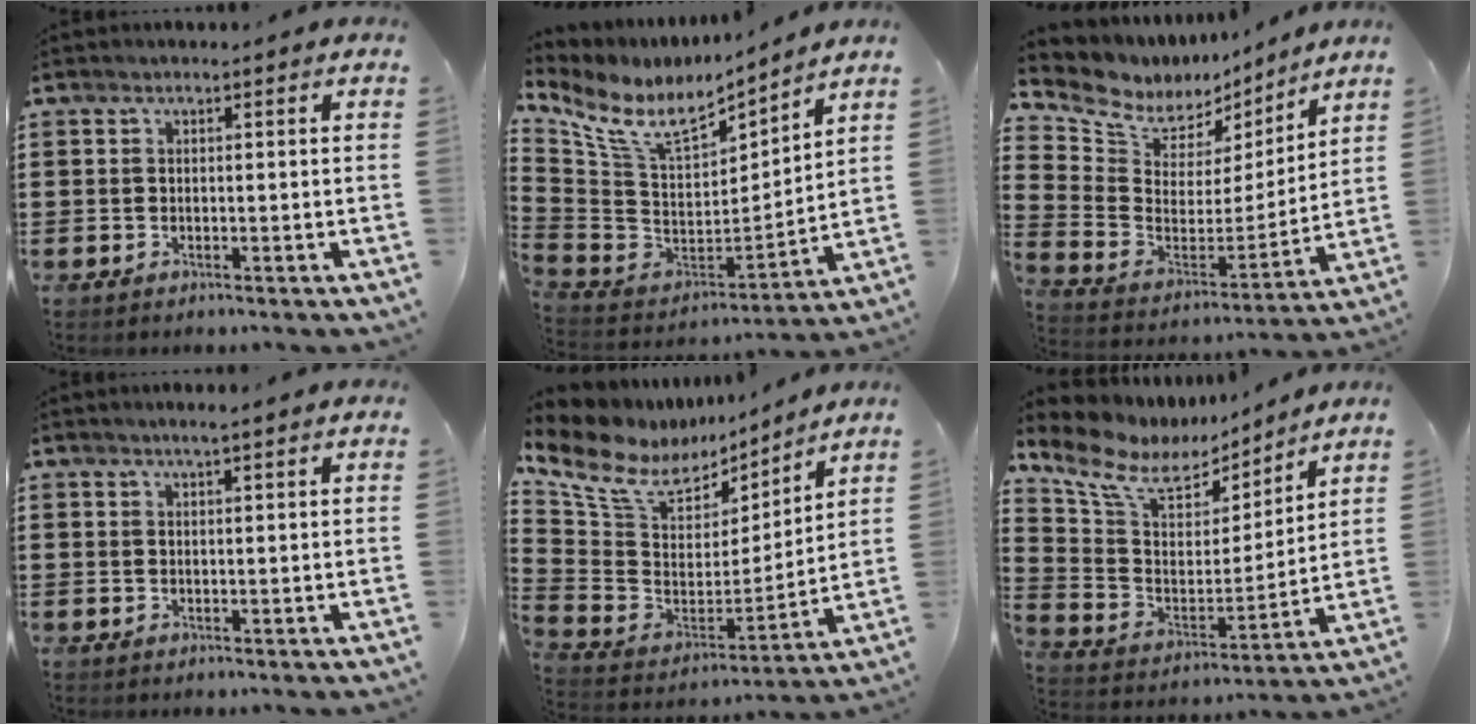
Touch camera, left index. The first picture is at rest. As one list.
[{"total": 10.5, "force": [7.2, 4.5, 6.2], "torque": [-0.154, -0.045, 0.127]}, {"total": 7.3, "force": [5.9, 4.2, 1.4], "torque": [-0.072, -0.041, 0.105]}, {"total": 1.3, "force": [1.1, -0.1, 0.7], "torque": [-0.014, 0.001, 0.019]}, {"total": 10.4, "force": [7.2, 5.6, 4.9], "torque": [-0.135, -0.036, 0.130]}, {"total": 9.4, "force": [7.0, 4.8, 4.1], "torque": [-0.121, -0.034, 0.124]}]